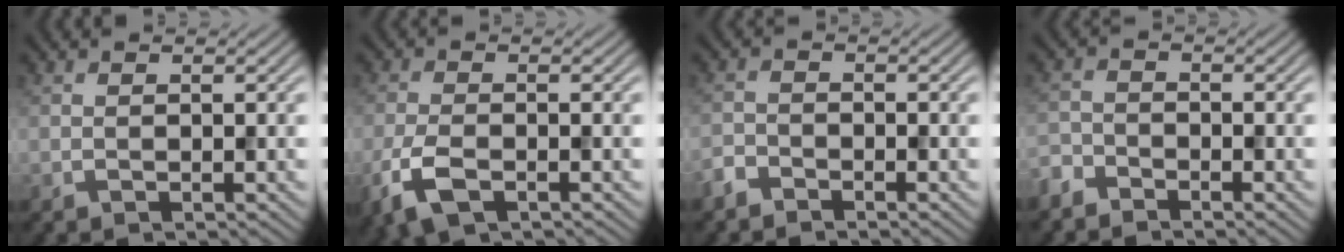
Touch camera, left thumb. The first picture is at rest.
{"total": 5.1, "force": [-2.6, 2.2, 3.8], "torque": [-0.094, -0.011, -0.056]}
{"total": 2.1, "force": [-1.9, 0.8, 0.5], "torque": [-0.009, -0.003, -0.048]}
{"total": 2.7, "force": [-2.4, 1.0, 0.5], "torque": [-0.011, -0.005, -0.062]}